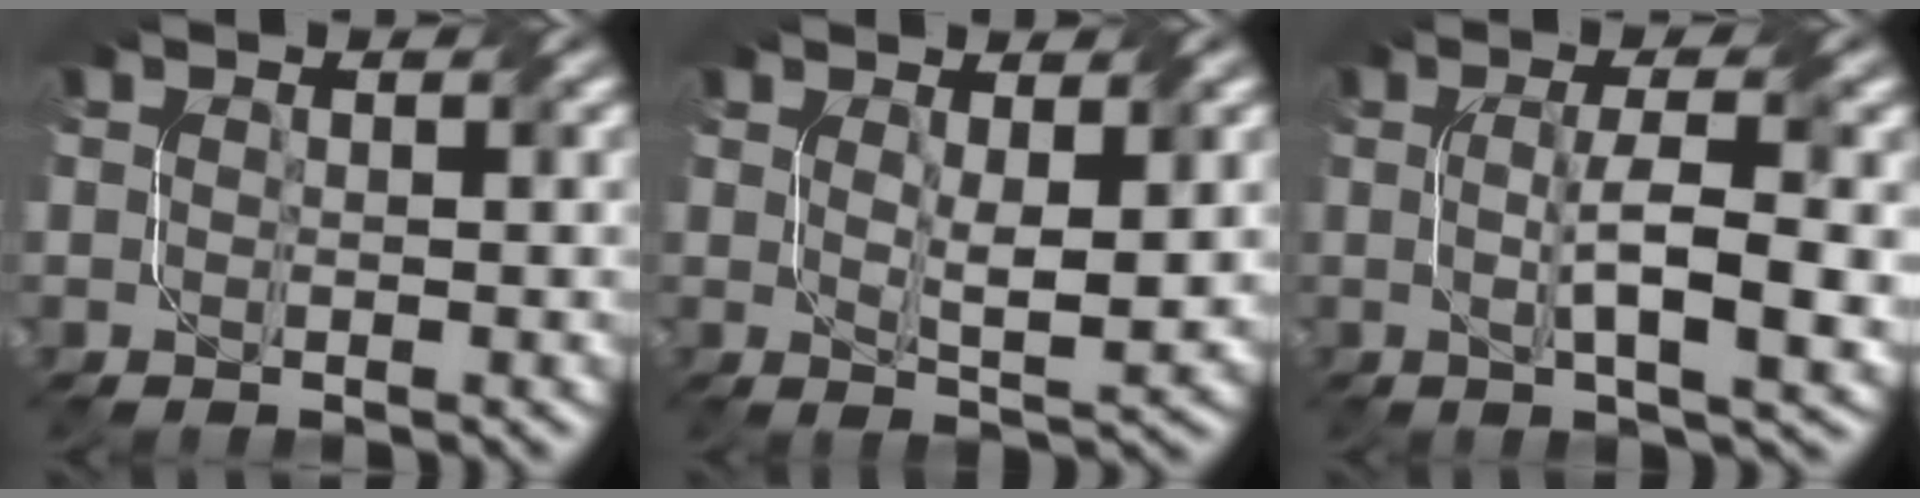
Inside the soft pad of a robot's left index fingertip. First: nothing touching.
{"total": 3.0, "force": [0.9, 0.8, 2.8], "torque": [-0.054, -0.006, 0.020]}
{"total": 5.8, "force": [-0.1, 1.1, 5.7], "torque": [-0.095, 0.001, 0.000]}